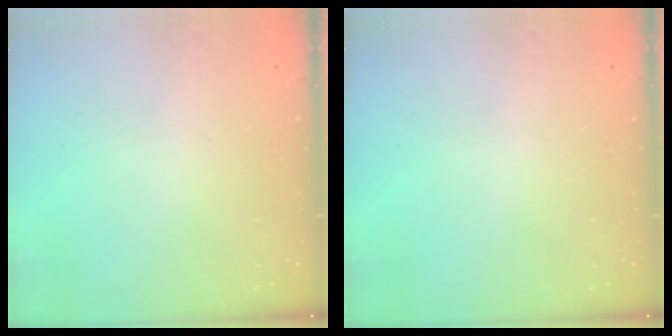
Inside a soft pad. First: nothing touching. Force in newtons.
{"total": 0.0}